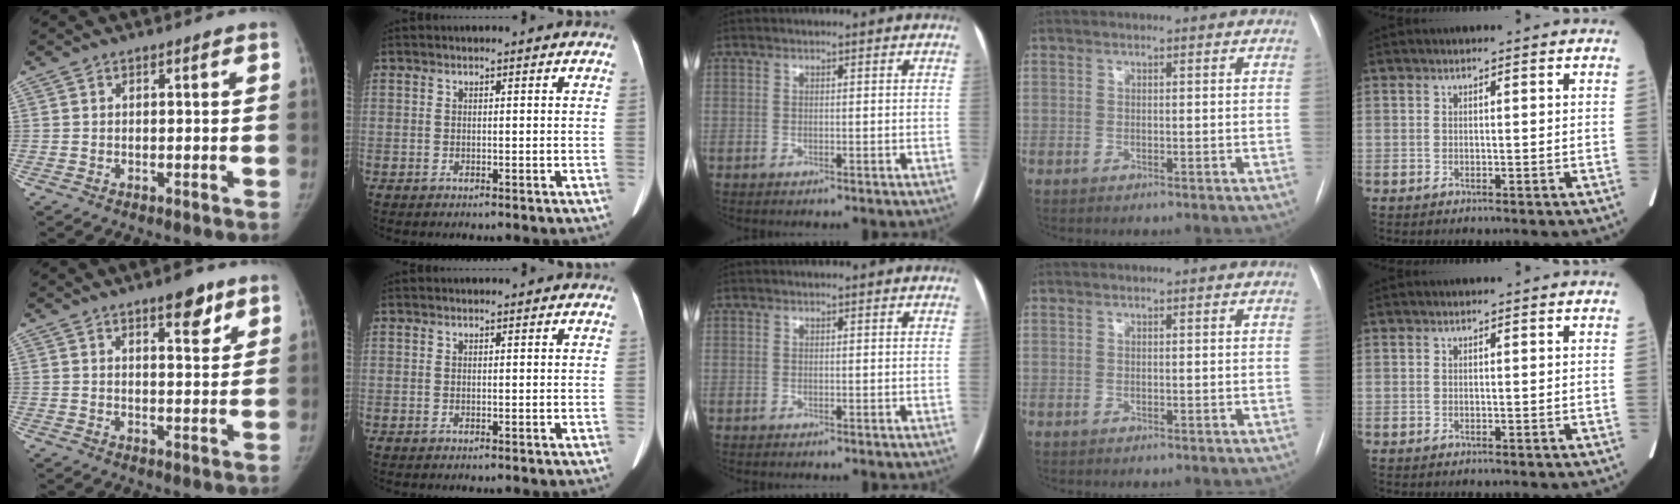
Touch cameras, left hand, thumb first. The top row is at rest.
{"thumb": {"total": 6.3, "force": [4.0, 2.2, 4.3], "torque": [-0.042, -0.023, 0.054]}}